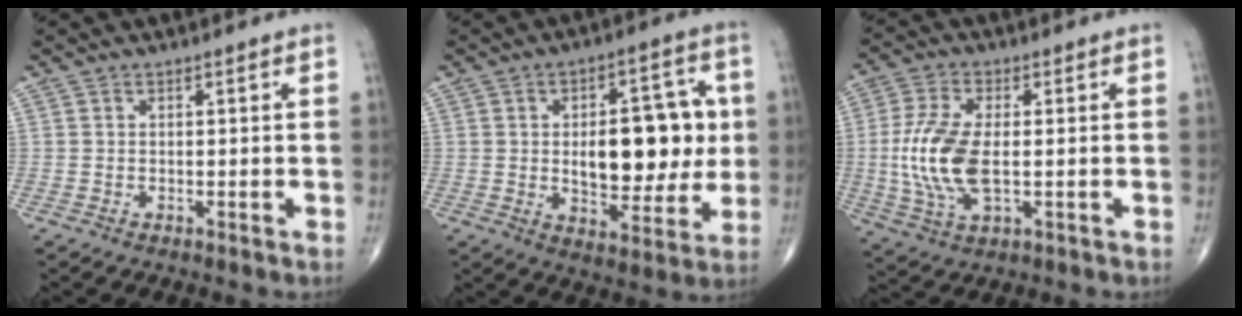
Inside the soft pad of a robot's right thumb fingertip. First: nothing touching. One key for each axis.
{"total": 17.5, "fx": 1.0, "fy": 8.9, "fz": 15.1, "tx": -0.171, "ty": 0.006, "tz": 0.022}
{"total": 12.3, "fx": -0.6, "fy": 5.8, "fz": 10.8, "tx": -0.238, "ty": -0.002, "tz": -0.009}